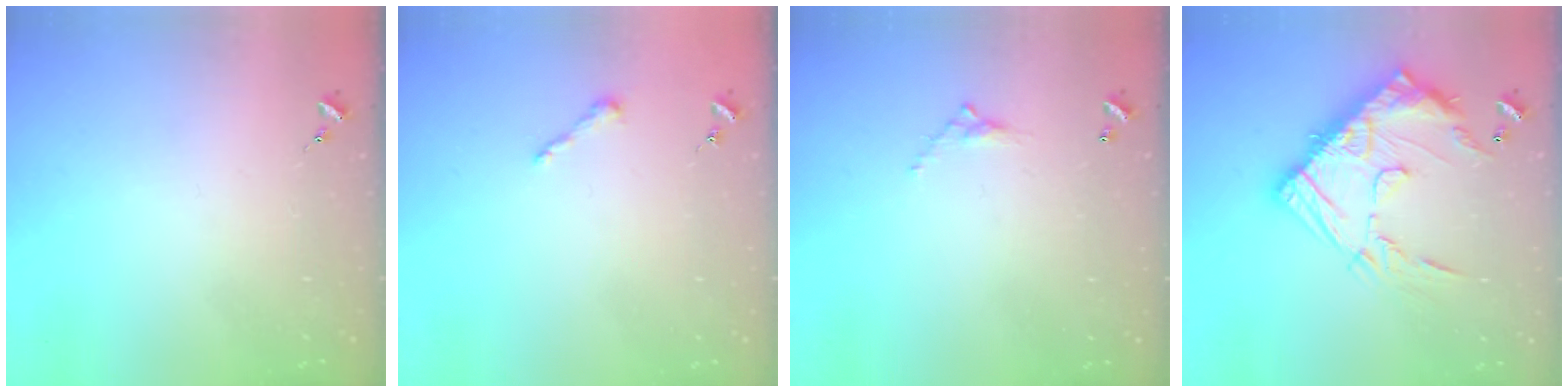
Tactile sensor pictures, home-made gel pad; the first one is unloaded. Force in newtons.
{"total": 4.3, "press": 4.3, "slide": 0.5}
{"total": 4.6, "press": 4.6, "slide": 0.3}
{"total": 21.0, "press": 21.0, "slide": 1.6}